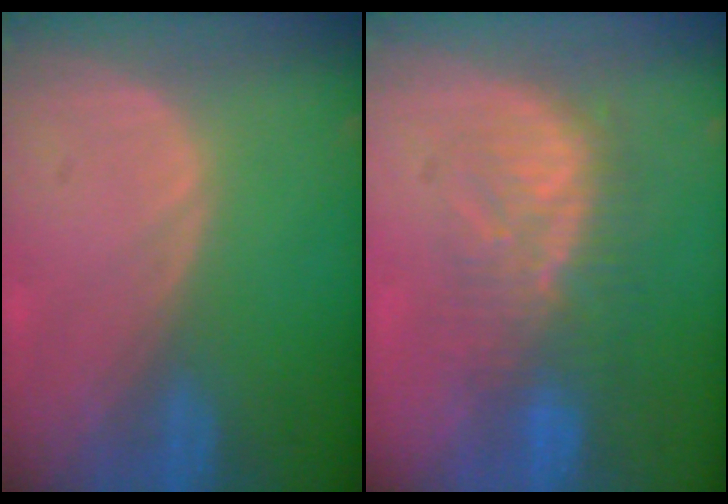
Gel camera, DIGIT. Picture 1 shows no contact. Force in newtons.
{"total": 8.0, "press": 7.8, "slide": 1.6}